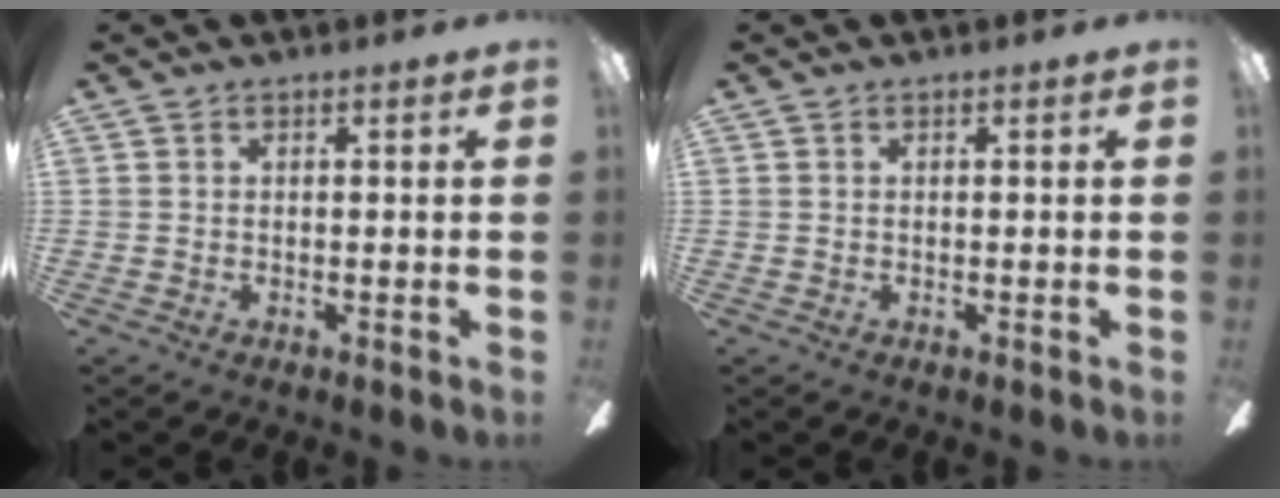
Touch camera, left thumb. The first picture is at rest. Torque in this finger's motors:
{"motor_torque": [-0.16, 0.16, -0.19, 0.19, 0.00]}